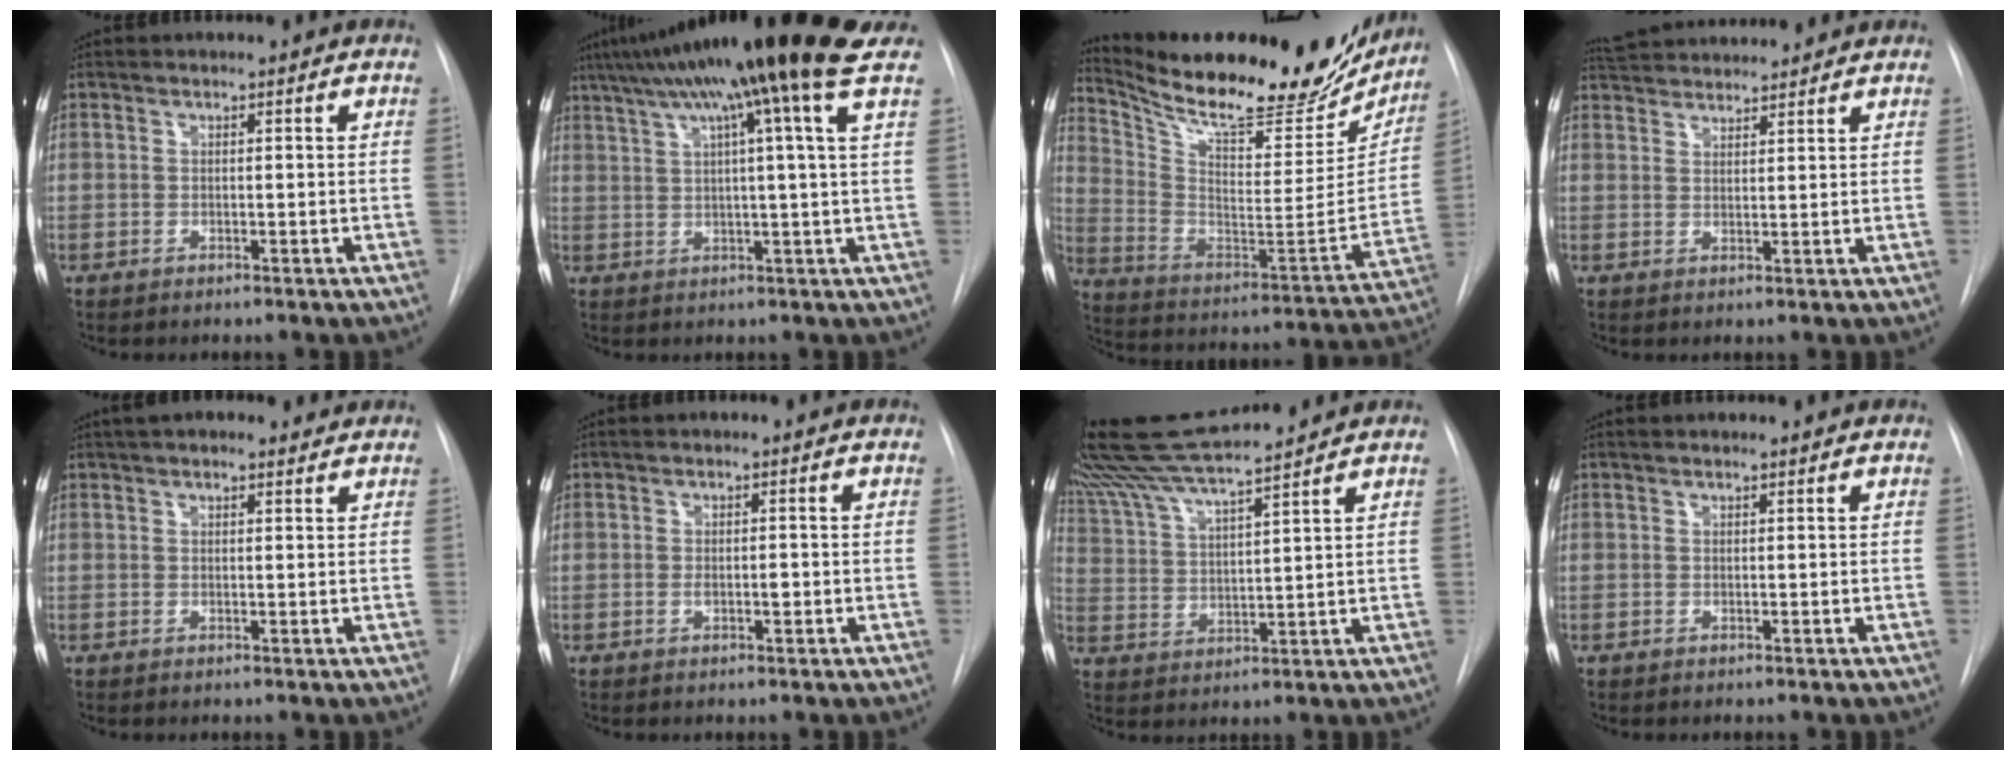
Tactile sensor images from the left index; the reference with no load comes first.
{"total": 16.8, "force": [11.9, -2.3, 11.7], "torque": [-0.185, 0.020, 0.161]}
{"total": 29.1, "force": [24.5, 7.4, 13.7], "torque": [-0.228, -0.043, 0.351]}
{"total": 9.1, "force": [8.8, 1.1, 2.1], "torque": [-0.043, 0.034, 0.137]}
{"total": 7.3, "force": [6.0, 2.2, 3.6], "torque": [-0.054, 0.033, 0.087]}
{"total": 1.5, "force": [-0.2, 0.6, 1.3], "torque": [-0.025, -0.001, -0.002]}
{"total": 16.2, "force": [14.5, -0.6, 7.1], "torque": [-0.143, 0.019, 0.259]}
{"total": 1.8, "force": [1.7, 0.1, 0.5], "torque": [-0.007, 0.019, 0.023]}